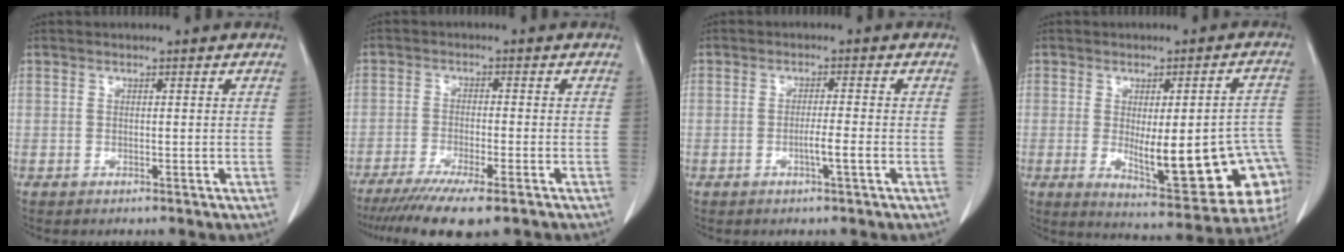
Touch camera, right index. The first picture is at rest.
{"total": 11.0, "force": [-8.2, 1.1, 7.2], "torque": [-0.108, -0.024, -0.127]}
{"total": 2.8, "force": [-1.0, -0.3, 2.5], "torque": [-0.043, -0.002, -0.019]}
{"total": 19.7, "force": [-4.3, 5.0, 18.6], "torque": [-0.158, 0.012, -0.032]}